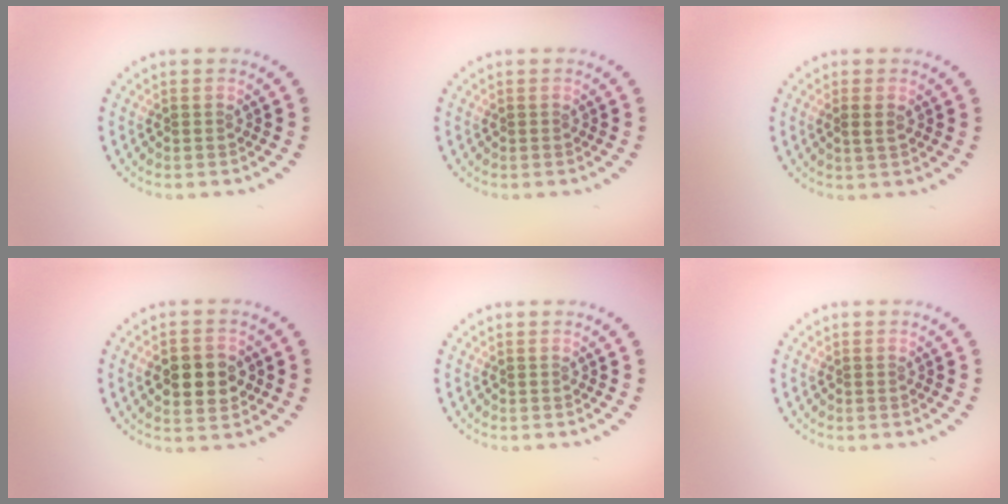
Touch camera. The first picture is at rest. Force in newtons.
{"total": 0.0}
{"total": 0.7, "press": 0.7, "slide": 0.2}
{"total": 4.5, "press": 4.5, "slide": 0.2}
{"total": 0.0}
{"total": 0.0}